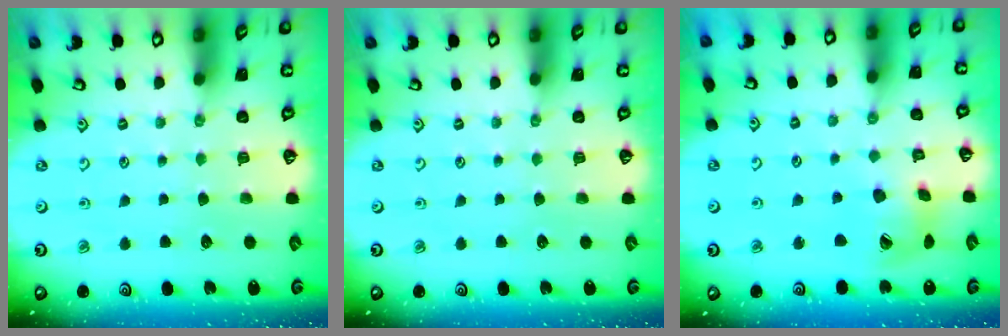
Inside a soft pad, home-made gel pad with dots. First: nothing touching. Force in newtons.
{"total": 0.0}
{"total": 11.4, "press": 11.3, "slide": 1.3}